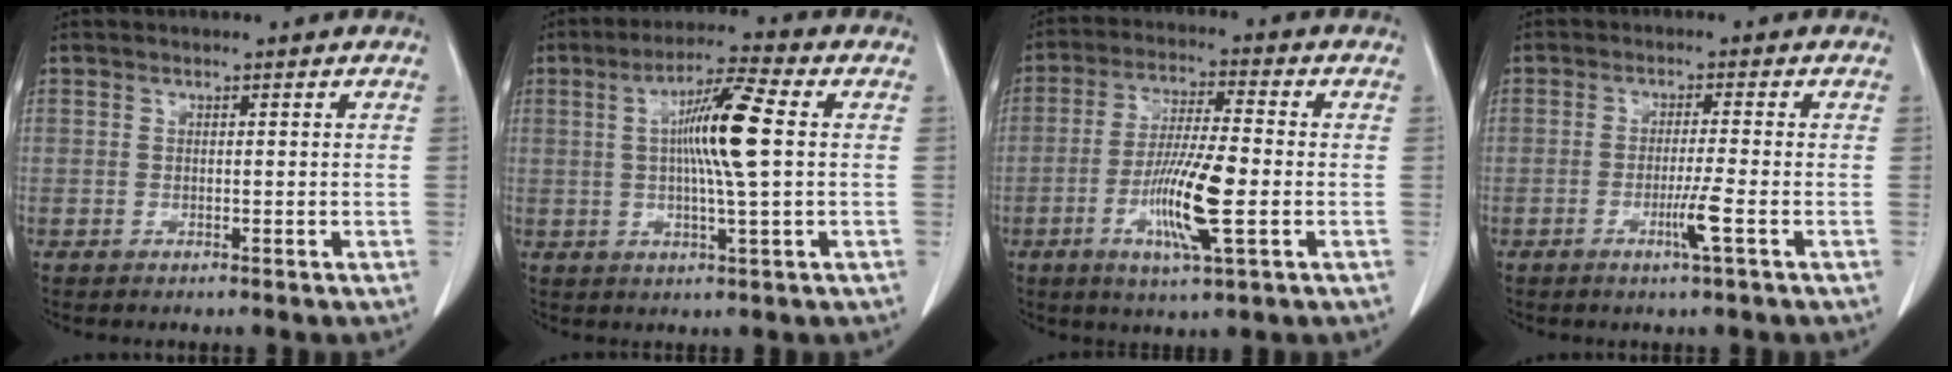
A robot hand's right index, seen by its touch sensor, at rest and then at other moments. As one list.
[{"total": 9.8, "force": [1.1, -0.1, 9.7], "torque": [-0.175, 0.003, 0.014]}, {"total": 10.9, "force": [-3.0, 0.9, 10.5], "torque": [-0.201, -0.013, -0.057]}, {"total": 3.8, "force": [-1.5, -0.8, 3.4], "torque": [-0.065, -0.009, -0.030]}]